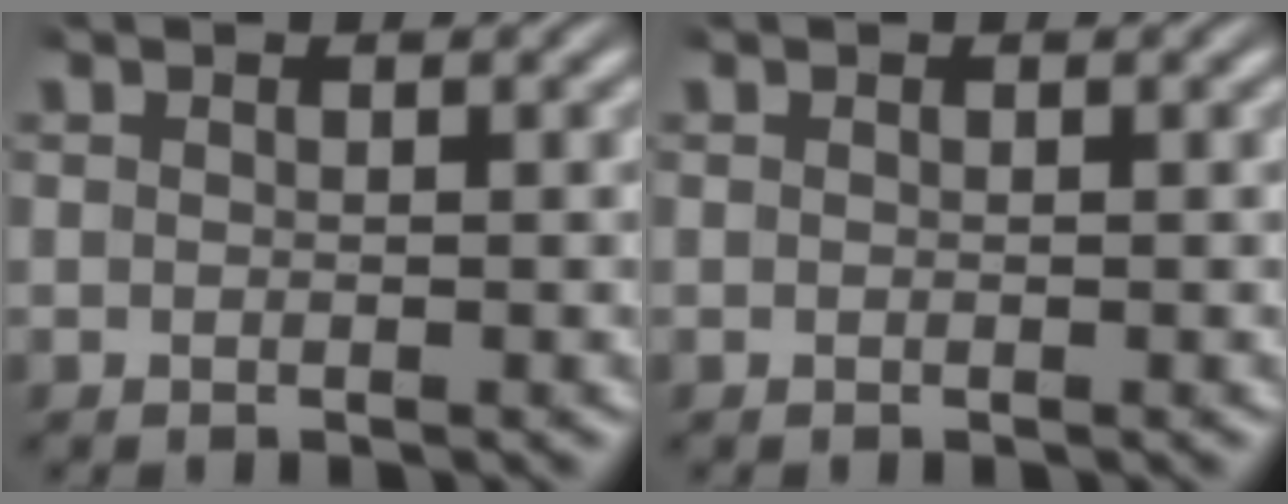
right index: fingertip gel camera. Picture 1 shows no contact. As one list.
[{"total": 0.0}]